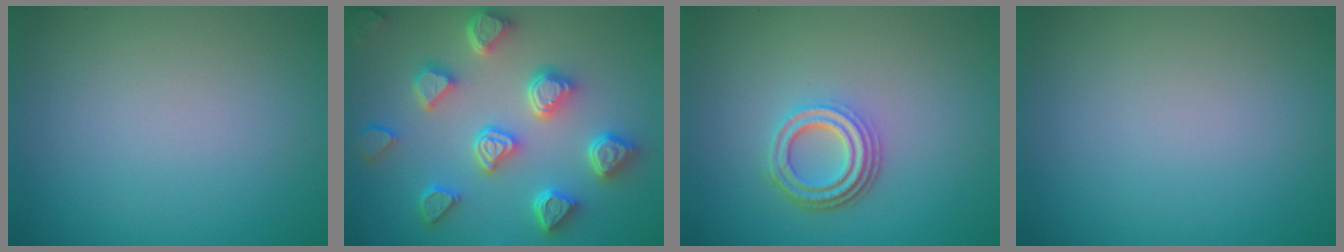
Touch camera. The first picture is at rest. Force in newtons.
{"total": 6.9, "press": 5.8, "slide": 3.8}
{"total": 3.9, "press": 3.0, "slide": 2.5}
{"total": 0.0}